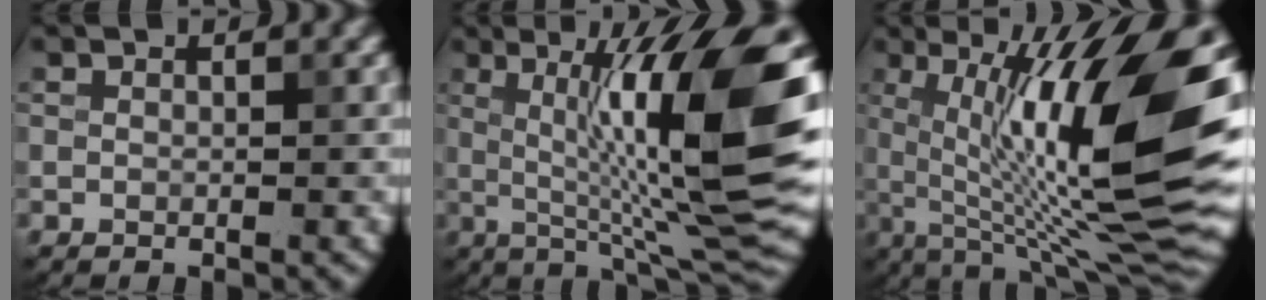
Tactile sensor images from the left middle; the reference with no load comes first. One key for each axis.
{"total": 13.8, "fx": 1.7, "fy": 2.8, "fz": 13.4, "tx": -0.197, "ty": 0.005, "tz": 0.030}
{"total": 15.9, "fx": 1.6, "fy": 4.1, "fz": 15.3, "tx": -0.234, "ty": 0.002, "tz": 0.025}